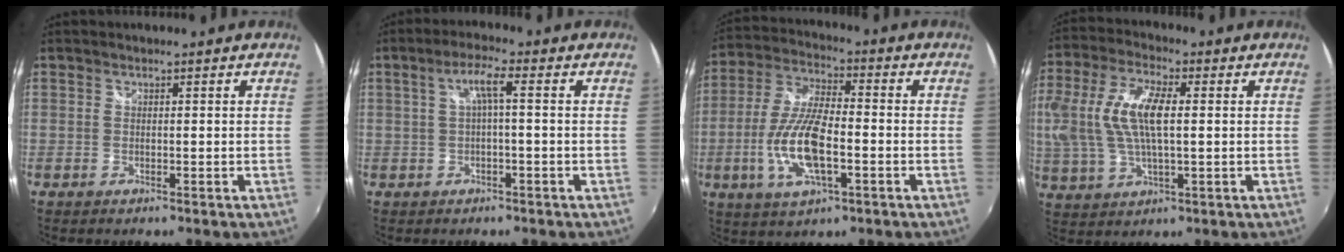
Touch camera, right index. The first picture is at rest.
{"total": 3.9, "force": [0.1, 0.3, 3.9], "torque": [-0.074, 0.008, 0.004]}
{"total": 13.7, "force": [-3.5, 4.8, 12.3], "torque": [-0.258, -0.005, -0.067]}
{"total": 14.6, "force": [1.5, 6.0, 13.2], "torque": [-0.267, 0.008, 0.029]}